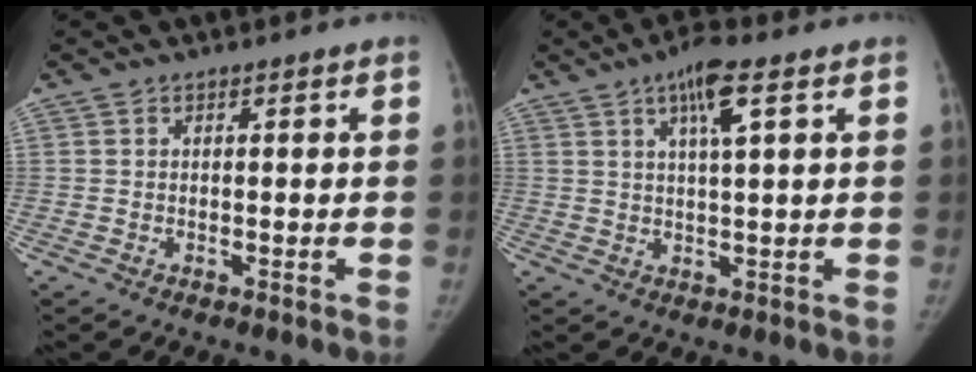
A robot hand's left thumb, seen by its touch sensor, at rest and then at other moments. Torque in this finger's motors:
{"motor_torque": [0.34, -0.24, 1.01, -0.78, 0.12]}